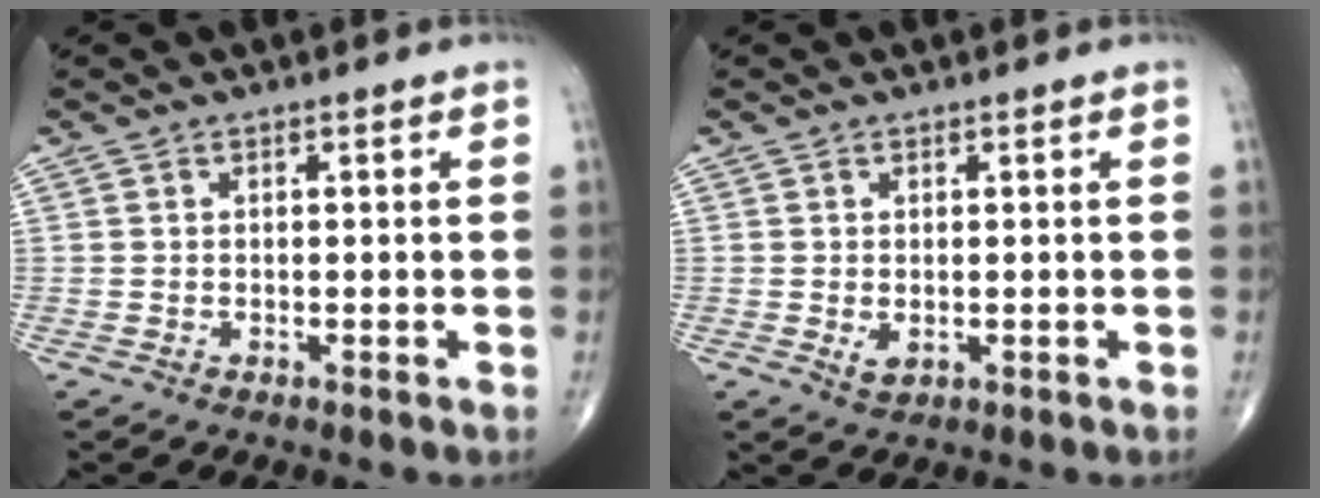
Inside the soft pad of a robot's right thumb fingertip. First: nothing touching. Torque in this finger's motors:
{"motor_torque": [-0.24, 0.09, -0.14, -0.08, 0.05]}